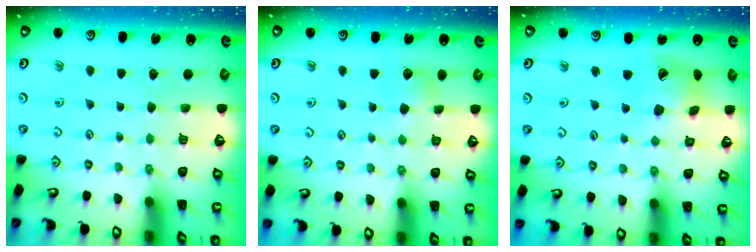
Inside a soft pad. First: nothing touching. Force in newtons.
{"total": 5.1, "press": 5.1, "slide": 0.6}
{"total": 13.7, "press": 13.6, "slide": 1.9}